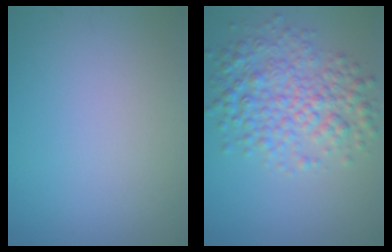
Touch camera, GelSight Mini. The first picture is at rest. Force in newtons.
{"total": 5.8, "press": 5.8, "slide": 0.0}